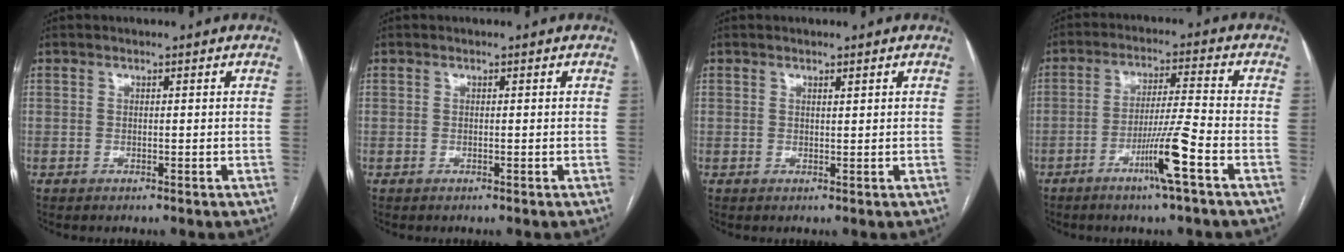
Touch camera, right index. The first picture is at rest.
{"total": 0.0}
{"total": 0.5, "force": [0.4, -0.1, 0.3], "torque": [-0.007, -0.003, 0.007]}
{"total": 8.4, "force": [-4.1, -1.3, 7.2], "torque": [-0.135, -0.007, -0.078]}